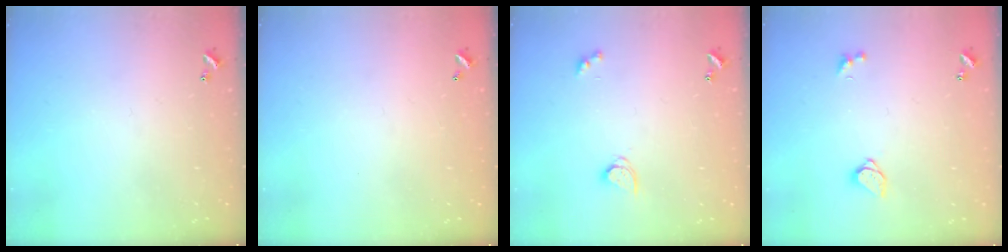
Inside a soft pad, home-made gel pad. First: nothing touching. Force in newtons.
{"total": 2.7, "press": 2.7, "slide": 0.1}
{"total": 2.9, "press": 2.9, "slide": 0.3}
{"total": 1.5, "press": 1.5, "slide": 0.2}